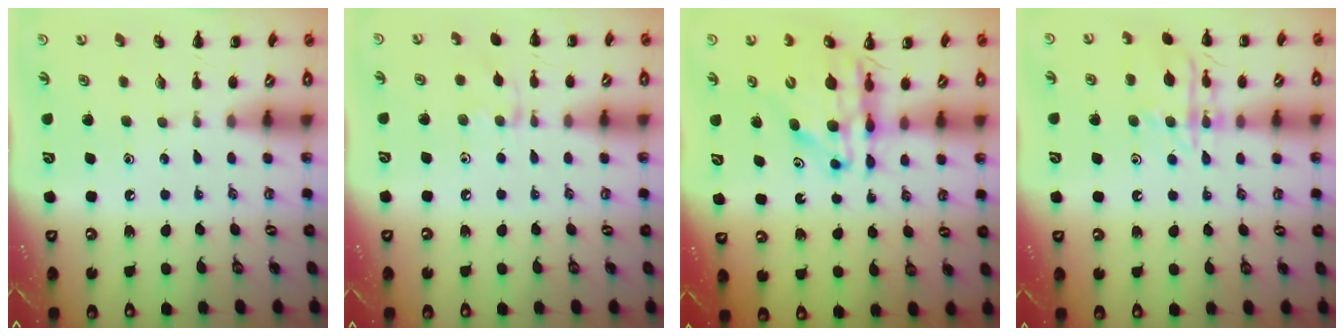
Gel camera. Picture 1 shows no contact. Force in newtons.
{"total": 4.4, "press": 4.3, "slide": 1.0}
{"total": 13.6, "press": 13.1, "slide": 3.6}
{"total": 13.7, "press": 13.7, "slide": 0.9}